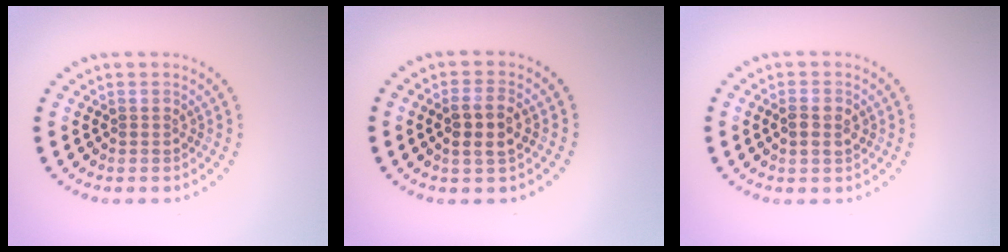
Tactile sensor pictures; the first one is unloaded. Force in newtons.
{"total": 2.7, "press": 2.6, "slide": 0.7}
{"total": 1.9, "press": 1.9, "slide": 0.1}